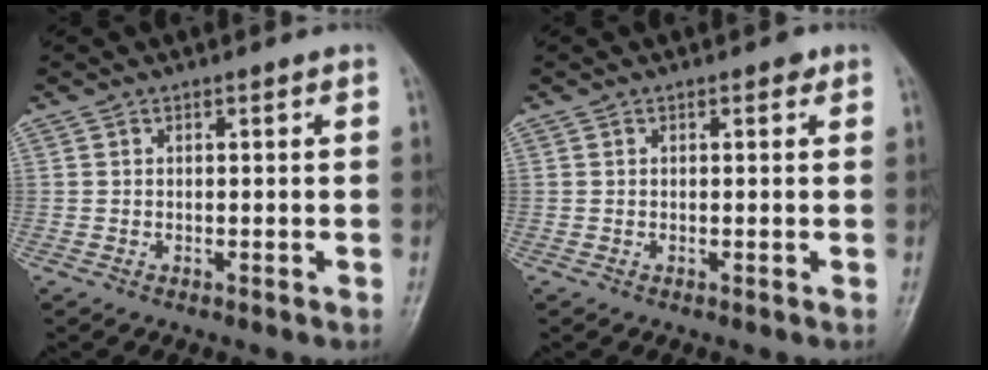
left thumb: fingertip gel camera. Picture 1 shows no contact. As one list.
[{"total": 0.9, "force": [0.4, 0.6, 0.5], "torque": [0.002, 0.000, 0.000]}]